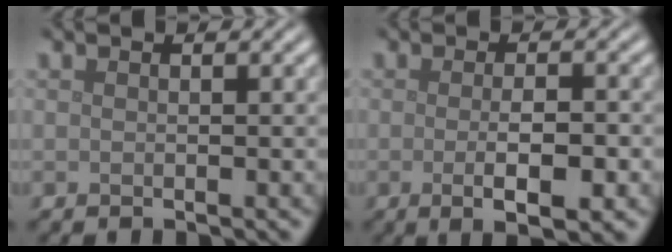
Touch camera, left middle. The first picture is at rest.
{"total": 4.2, "force": [-1.0, 1.1, 3.9], "torque": [-0.063, -0.008, -0.011]}